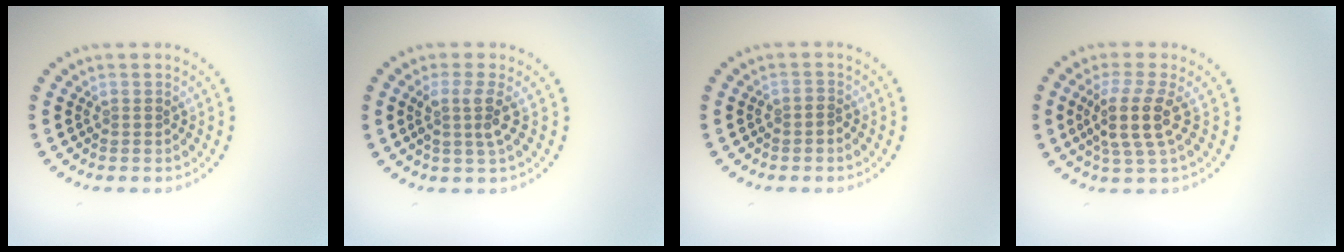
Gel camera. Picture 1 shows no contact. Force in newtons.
{"total": 2.5, "press": 2.0, "slide": 1.6}
{"total": 0.6, "press": 0.4, "slide": 0.5}
{"total": 3.8, "press": 3.0, "slide": 2.3}